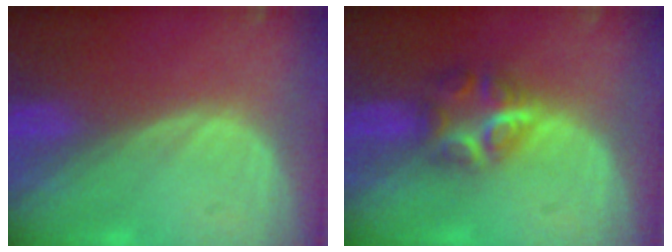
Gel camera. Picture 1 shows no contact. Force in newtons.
{"total": 6.0, "press": 5.5, "slide": 2.5}